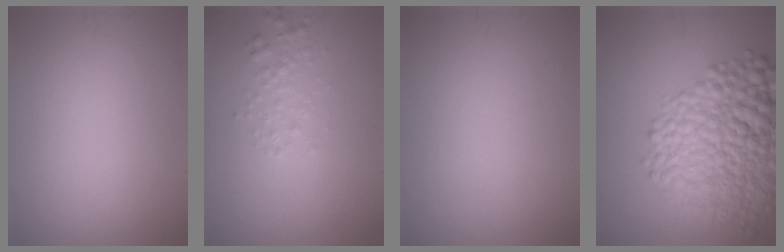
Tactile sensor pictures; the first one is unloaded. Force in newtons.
{"total": 1.6, "press": 1.6, "slide": 0.0}
{"total": 0.0}
{"total": 11.3, "press": 11.2, "slide": 0.4}